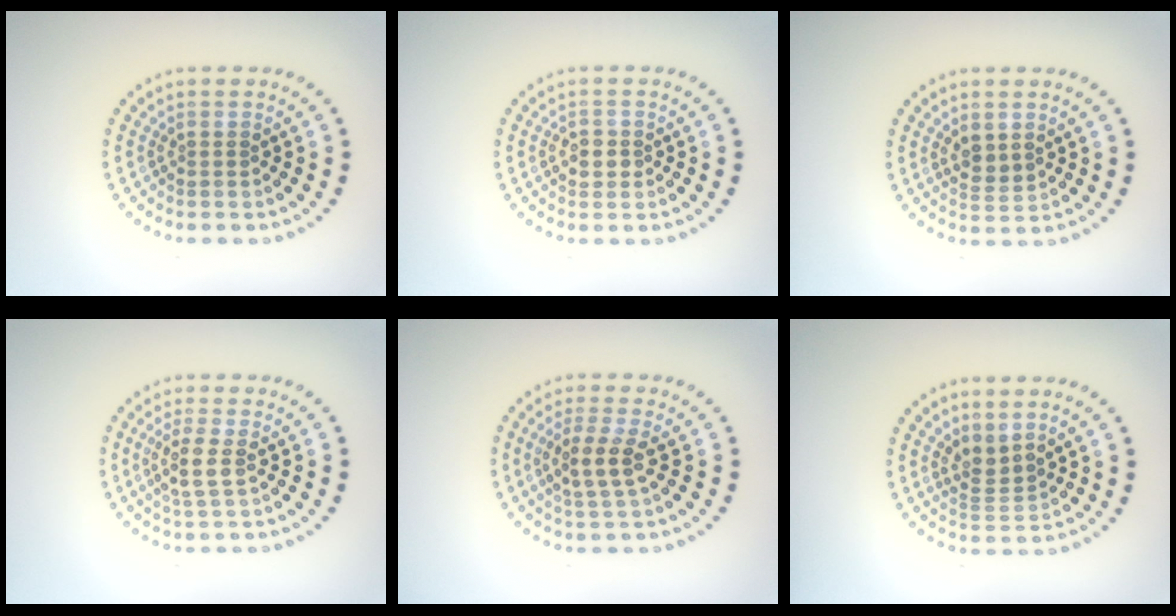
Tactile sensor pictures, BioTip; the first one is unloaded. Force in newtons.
{"total": 1.5, "press": 1.5, "slide": 0.2}
{"total": 1.9, "press": 1.7, "slide": 0.9}
{"total": 2.3, "press": 2.1, "slide": 1.0}
{"total": 3.0, "press": 2.6, "slide": 1.3}
{"total": 2.3, "press": 1.5, "slide": 1.8}